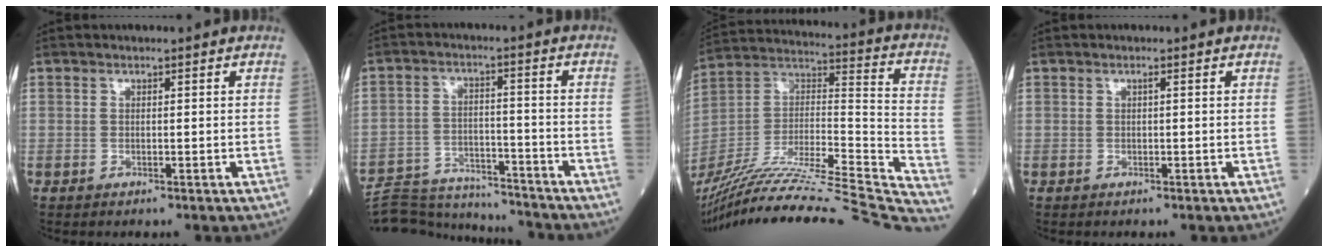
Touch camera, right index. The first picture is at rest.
{"total": 15.5, "force": [-15.1, 2.5, 2.4], "torque": [-0.048, 0.017, -0.227]}
{"total": 39.1, "force": [-34.9, 1.0, 17.5], "torque": [-0.234, -0.060, -0.525]}
{"total": 0.0}